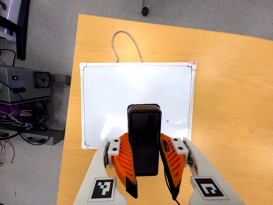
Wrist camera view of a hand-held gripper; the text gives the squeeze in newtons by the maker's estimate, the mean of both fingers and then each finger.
{"total": 8.2, "left": 7.1, "right": 9.3}